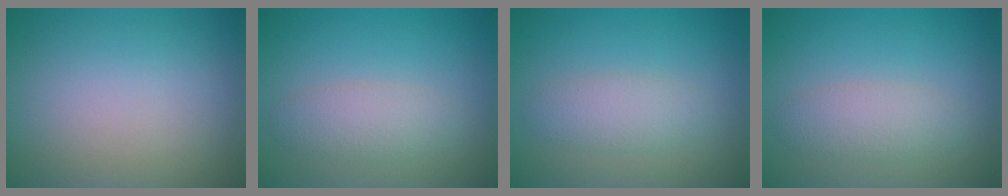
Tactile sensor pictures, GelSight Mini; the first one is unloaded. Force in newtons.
{"total": 2.6, "press": 2.6, "slide": 0.2}
{"total": 2.4, "press": 2.4, "slide": 0.1}
{"total": 2.6, "press": 2.6, "slide": 0.2}